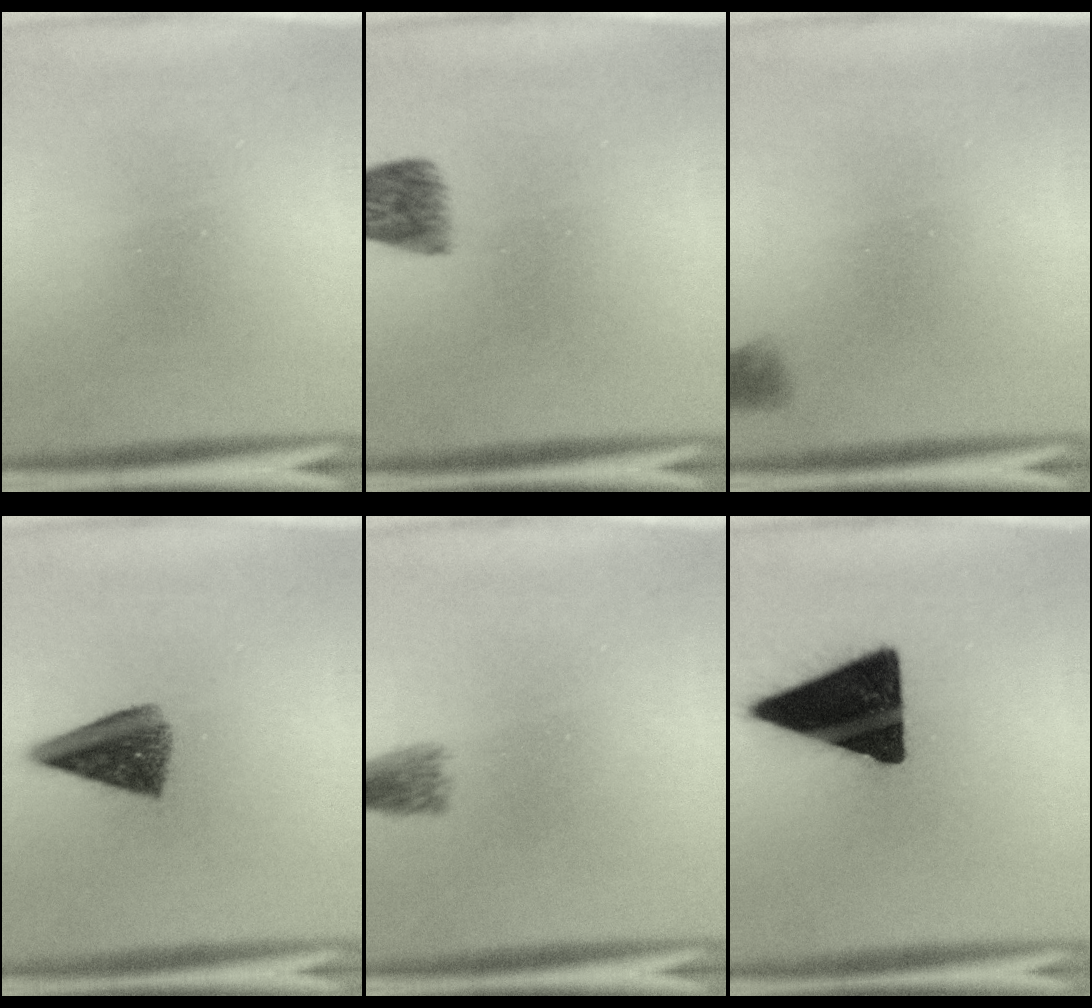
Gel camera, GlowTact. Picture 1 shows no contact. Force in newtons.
{"total": 5.4}
{"total": 1.2}
{"total": 7.2}
{"total": 2.0}
{"total": 18.1}